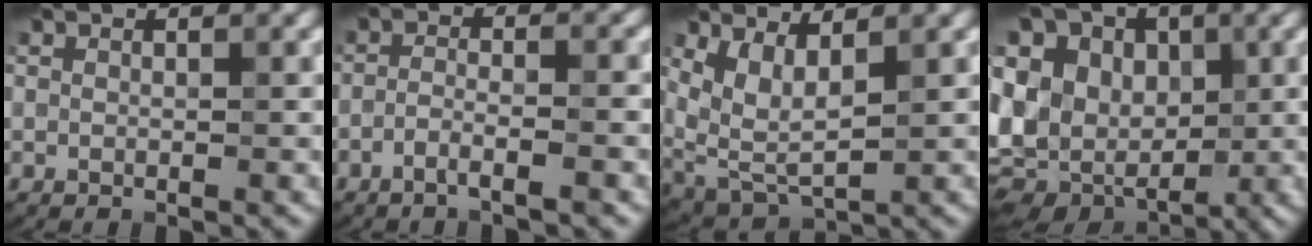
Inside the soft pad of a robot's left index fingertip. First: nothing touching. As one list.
[{"total": 2.3, "force": [-1.5, -0.1, 1.7], "torque": [-0.036, 0.012, -0.032]}, {"total": 4.4, "force": [1.6, 2.0, 3.6], "torque": [-0.089, -0.002, 0.039]}, {"total": 16.9, "force": [4.2, 12.6, 10.5], "torque": [-0.217, 0.043, 0.058]}]